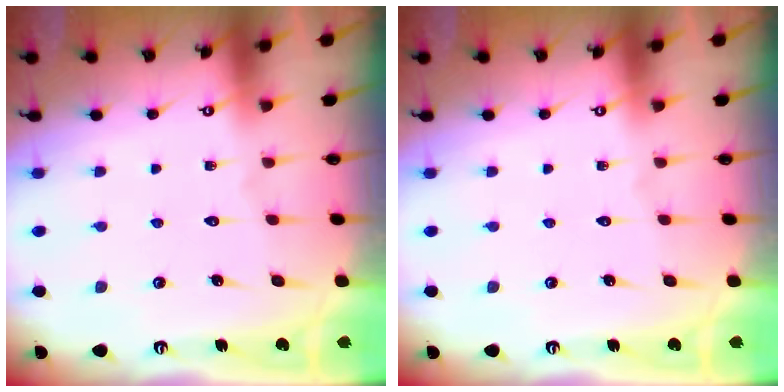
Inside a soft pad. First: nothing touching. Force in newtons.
{"total": 0.0}